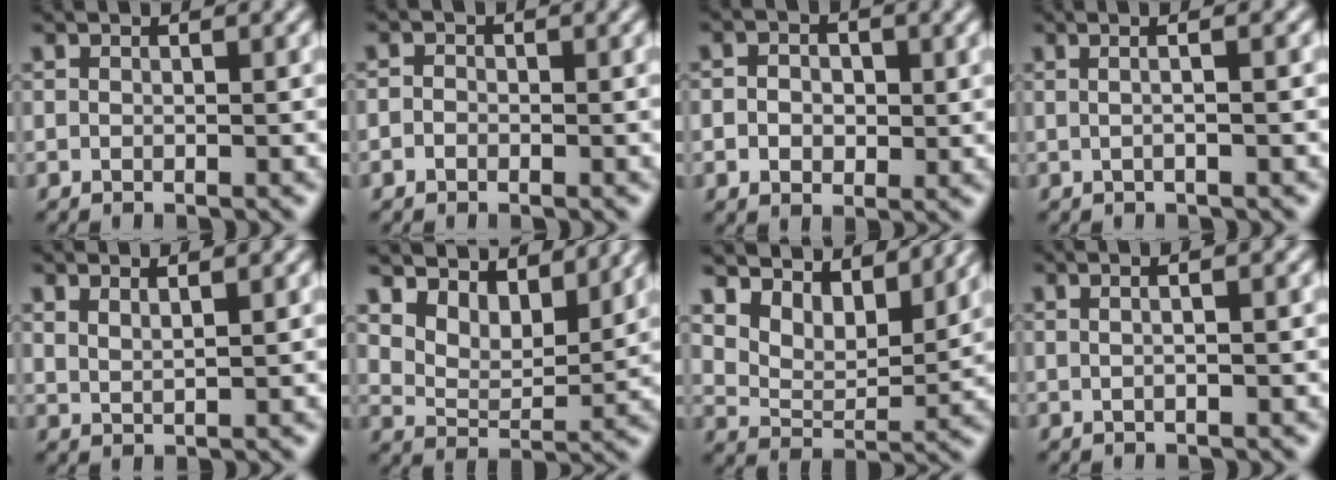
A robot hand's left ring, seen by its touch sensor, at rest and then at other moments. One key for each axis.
{"total": 0.9, "fx": -0.3, "fy": 0.8, "fz": 0.3, "tx": -0.004, "ty": 0.000, "tz": -0.013}
{"total": 2.7, "fx": 0.2, "fy": 2.1, "fz": 1.8, "tx": -0.034, "ty": 0.002, "tz": -0.002}
{"total": 3.7, "fx": 1.1, "fy": 1.7, "fz": 3.1, "tx": -0.017, "ty": 0.014, "tz": -0.017}
{"total": 1.4, "fx": 1.3, "fy": 0.3, "fz": 0.6, "tx": -0.011, "ty": 0.000, "tz": 0.021}
{"total": 6.5, "fx": 5.8, "fy": 2.1, "fz": 2.0, "tx": -0.061, "ty": -0.004, "tz": 0.093}
{"total": 7.2, "fx": 6.4, "fy": 2.4, "fz": 2.5, "tx": -0.068, "ty": 0.002, "tz": 0.095}
{"total": 3.7, "fx": 1.4, "fy": 1.9, "fz": 2.9, "tx": -0.014, "ty": 0.029, "tz": -0.018}